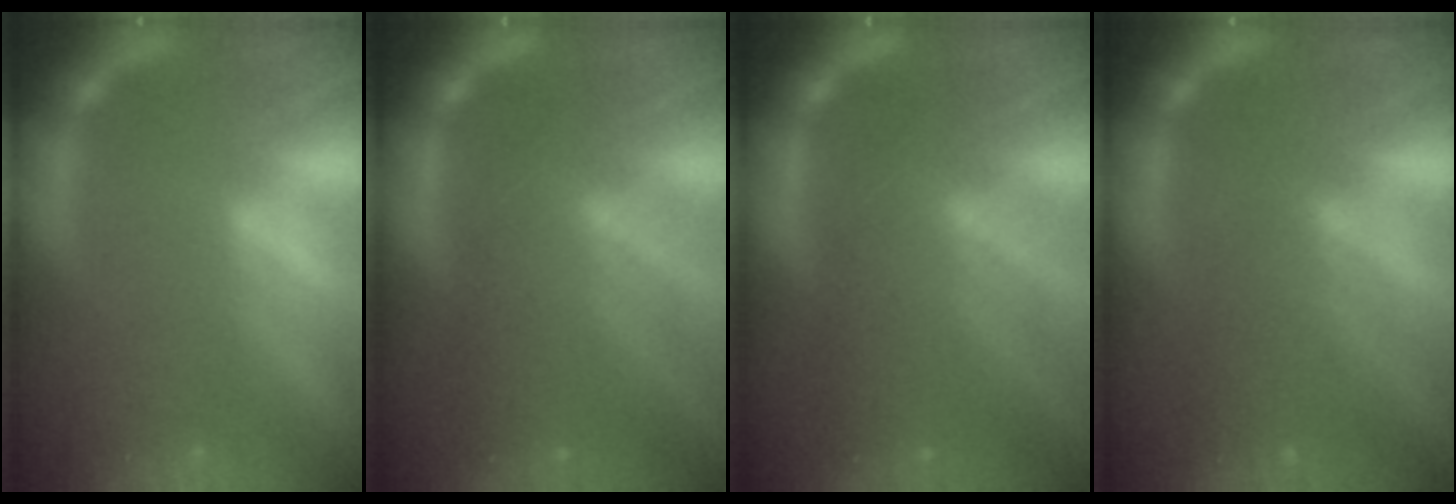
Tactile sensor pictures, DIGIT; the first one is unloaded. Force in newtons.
{"total": 8.0}
{"total": 8.0}
{"total": 4.6}